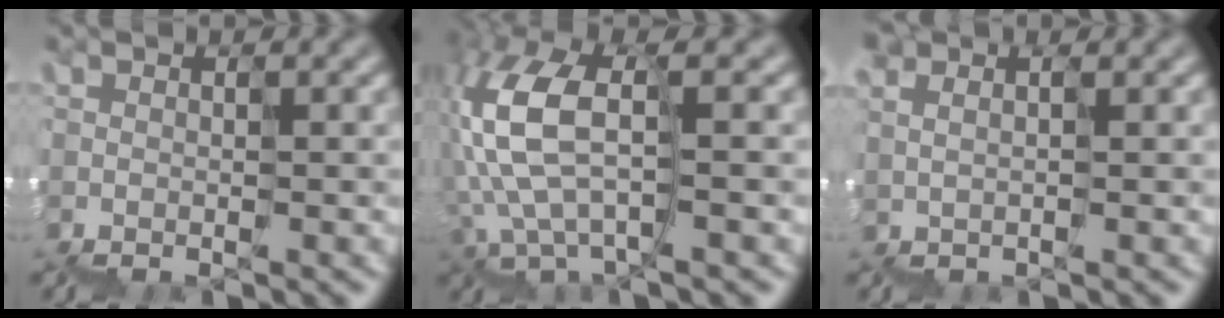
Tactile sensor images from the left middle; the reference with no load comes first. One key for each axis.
{"total": 5.6, "fx": 1.0, "fy": 2.2, "fz": 5.1, "tx": -0.139, "ty": 0.027, "tz": 0.018}
{"total": 1.4, "fx": 0.9, "fy": 0.6, "fz": 0.9, "tx": 0.004, "ty": 0.016, "tz": 0.020}